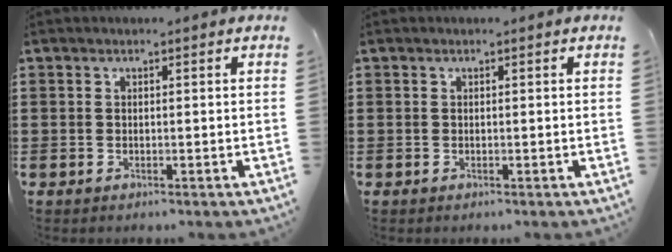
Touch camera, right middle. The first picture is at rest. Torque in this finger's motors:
{"motor_torque": [-0.93, -0.08, -0.11, -0.01]}